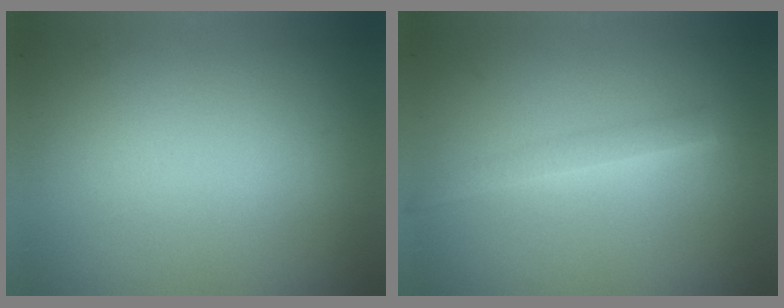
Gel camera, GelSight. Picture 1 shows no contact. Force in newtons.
{"total": 2.4}